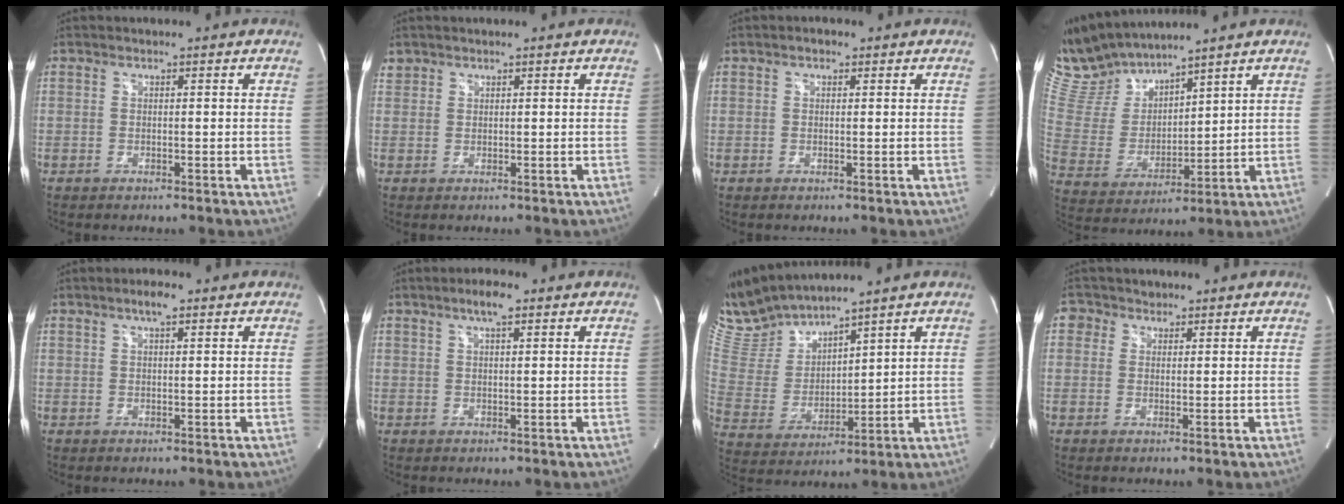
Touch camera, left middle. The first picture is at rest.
{"total": 1.3, "force": [1.0, 0.8, -0.1], "torque": [0.007, 0.010, 0.019]}
{"total": 1.1, "force": [0.7, 0.6, 0.6], "torque": [-0.014, 0.003, 0.009]}
{"total": 11.8, "force": [11.2, 2.0, 3.0], "torque": [-0.081, 0.006, 0.241]}
{"total": 2.6, "force": [1.6, 0.5, 2.0], "torque": [-0.039, 0.005, 0.028]}
{"total": 3.5, "force": [2.2, 0.6, 2.7], "torque": [-0.052, 0.006, 0.038]}
{"total": 10.9, "force": [10.5, 0.7, 2.6], "torque": [-0.074, -0.001, 0.230]}
{"total": 2.8, "force": [1.5, 2.4, 0.2], "torque": [0.001, 0.010, 0.020]}